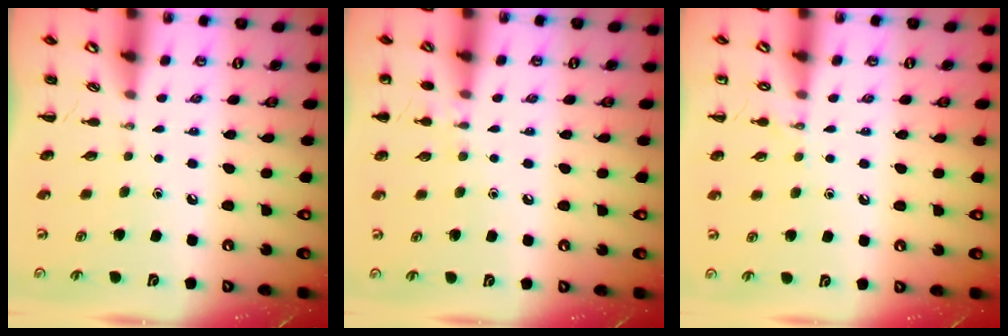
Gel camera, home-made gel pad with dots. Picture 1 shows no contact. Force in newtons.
{"total": 7.2, "press": 6.8, "slide": 2.2}
{"total": 6.5, "press": 6.2, "slide": 1.9}